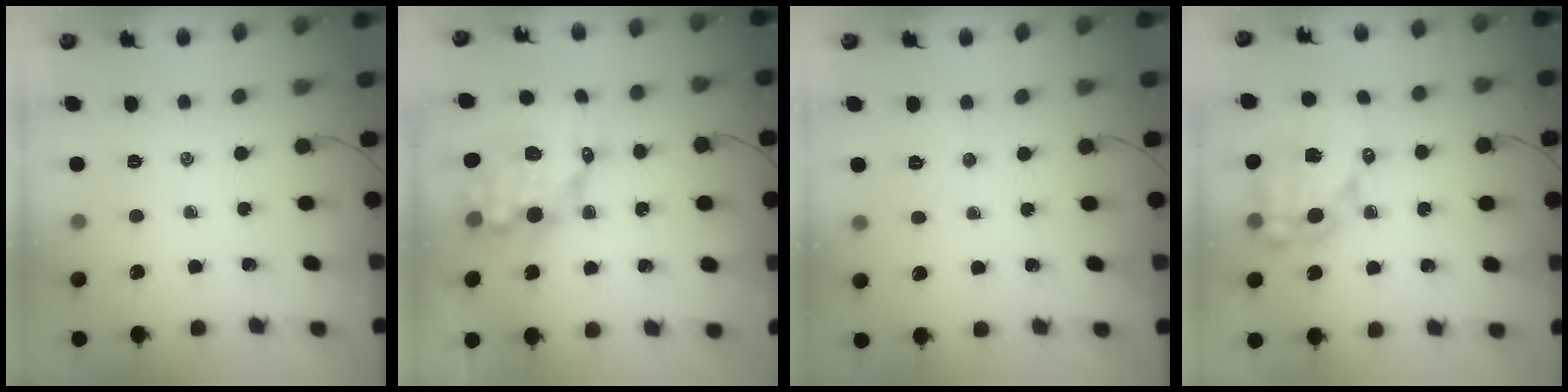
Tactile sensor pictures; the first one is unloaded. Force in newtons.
{"total": 12.1, "press": 11.8, "slide": 3.0}
{"total": 3.9, "press": 3.8, "slide": 0.8}
{"total": 12.7, "press": 12.4, "slide": 2.9}